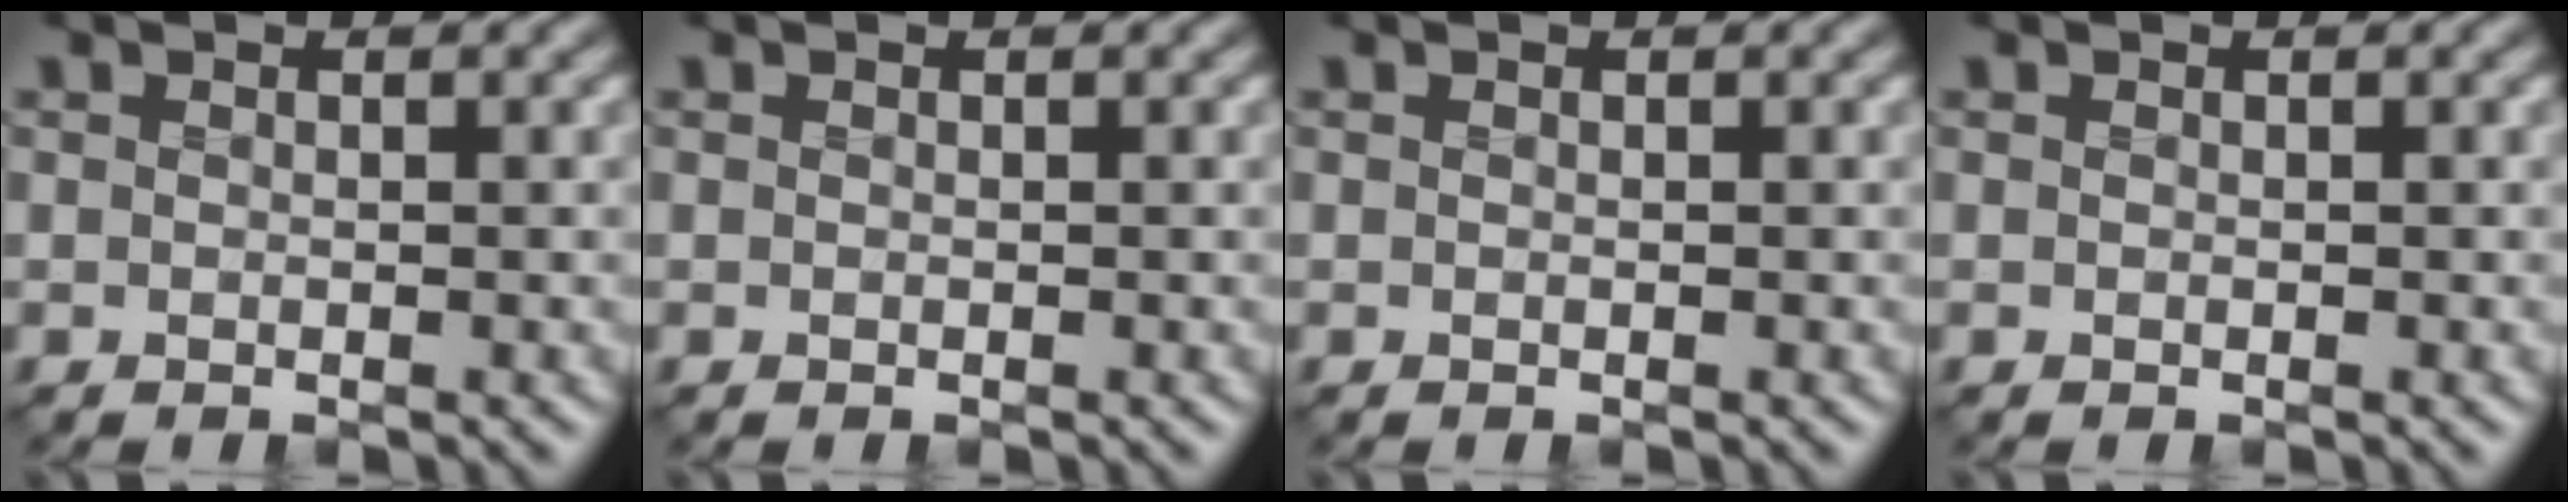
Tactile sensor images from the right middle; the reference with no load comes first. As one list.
[{"total": 0.0}, {"total": 0.0}, {"total": 0.0}]